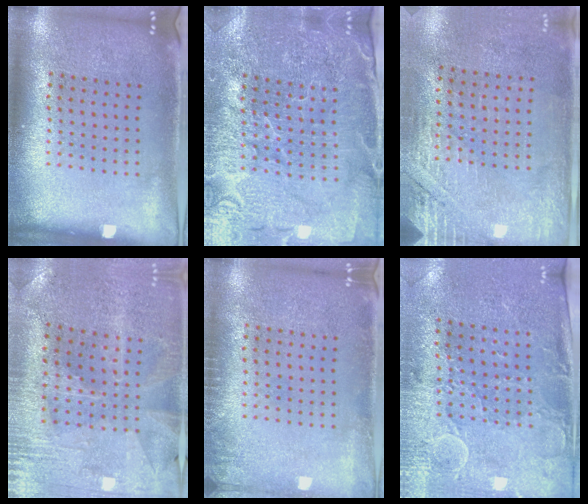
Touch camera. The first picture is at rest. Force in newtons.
{"total": 4.1, "press": 4.0, "slide": 1.1}
{"total": 2.8, "press": 2.5, "slide": 1.3}
{"total": 1.0, "press": 1.0, "slide": 0.3}
{"total": 1.1, "press": 1.1, "slide": 0.2}
{"total": 3.0, "press": 2.6, "slide": 1.5}